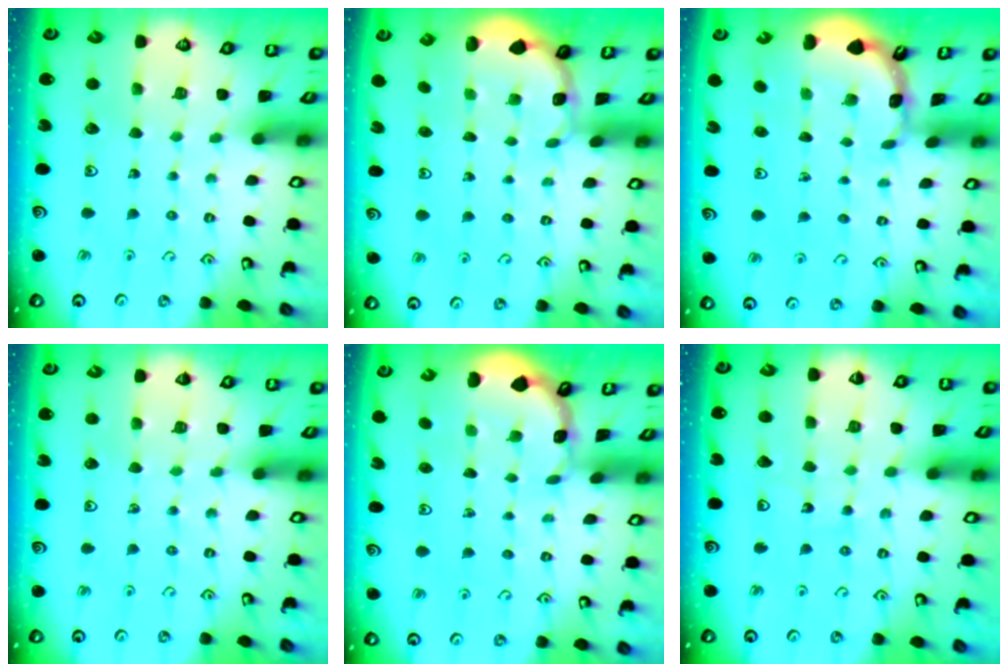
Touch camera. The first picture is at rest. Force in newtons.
{"total": 2.0, "press": 1.8, "slide": 0.7}
{"total": 1.7, "press": 1.7, "slide": 0.1}
{"total": 4.4, "press": 4.2, "slide": 1.3}
{"total": 1.5, "press": 1.5, "slide": 0.2}
{"total": 8.5, "press": 8.4, "slide": 1.0}